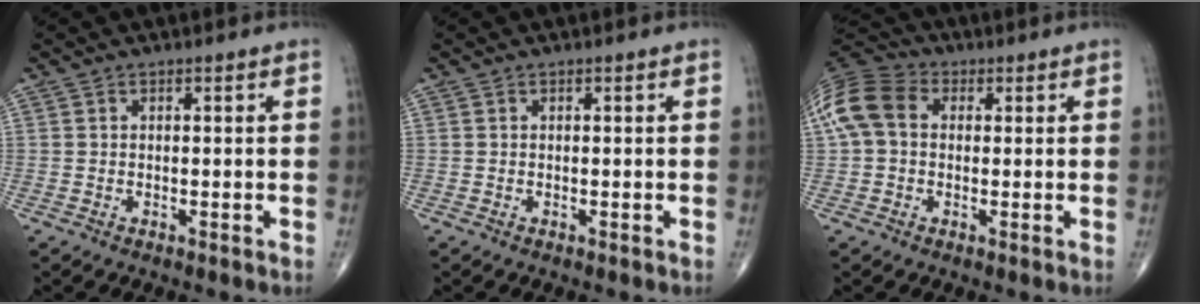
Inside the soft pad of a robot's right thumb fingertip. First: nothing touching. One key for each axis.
{"total": 0.0}
{"total": 11.3, "fx": 1.6, "fy": 8.3, "fz": 7.4, "tx": -0.155, "ty": 0.034, "tz": 0.020}